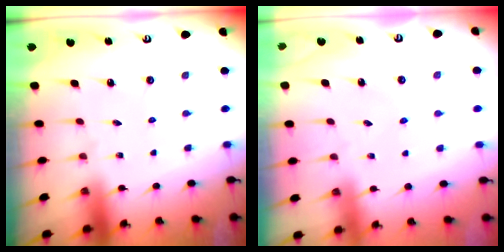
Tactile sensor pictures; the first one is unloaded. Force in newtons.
{"total": 1.6, "press": 1.6, "slide": 0.2}